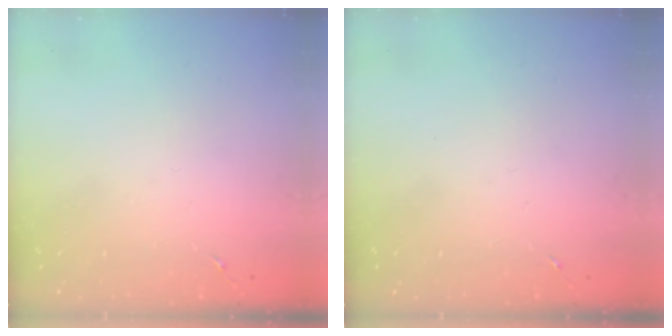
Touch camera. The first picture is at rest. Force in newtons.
{"total": 0.0}